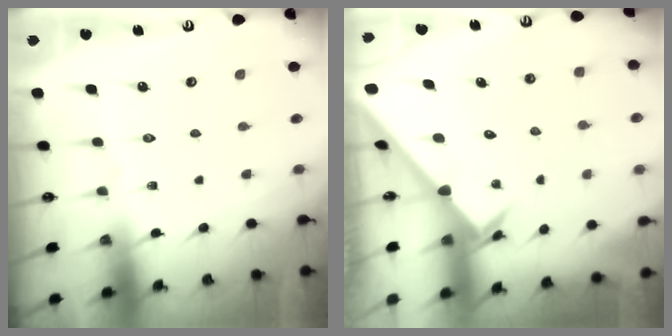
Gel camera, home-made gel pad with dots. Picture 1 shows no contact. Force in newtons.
{"total": 2.6, "press": 2.6, "slide": 0.2}